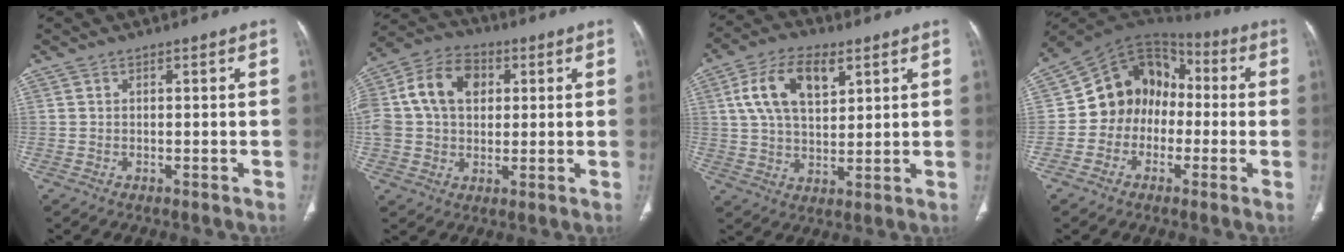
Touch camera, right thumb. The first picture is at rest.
{"total": 15.7, "force": [3.3, 11.5, 10.2], "torque": [-0.193, 0.021, 0.052]}
{"total": 12.4, "force": [4.8, 6.8, 9.2], "torque": [-0.161, -0.004, 0.088]}
{"total": 13.7, "force": [-1.8, 11.5, 7.2], "torque": [-0.075, 0.049, -0.047]}